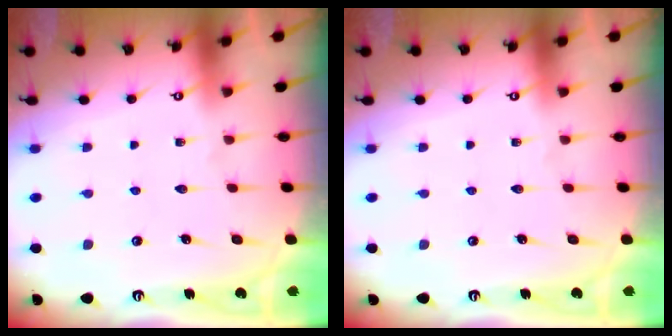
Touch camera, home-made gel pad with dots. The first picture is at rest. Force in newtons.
{"total": 0.0}